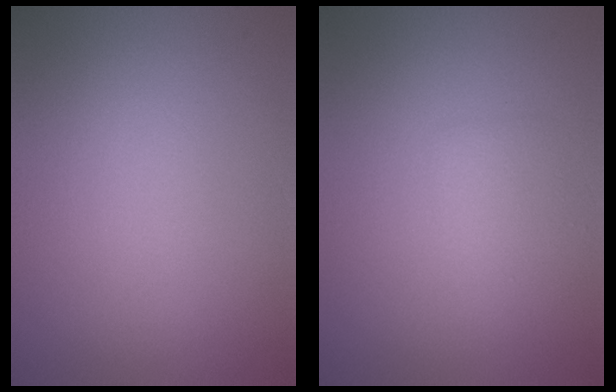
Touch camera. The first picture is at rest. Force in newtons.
{"total": 1.5, "press": 1.5, "slide": 0.1}